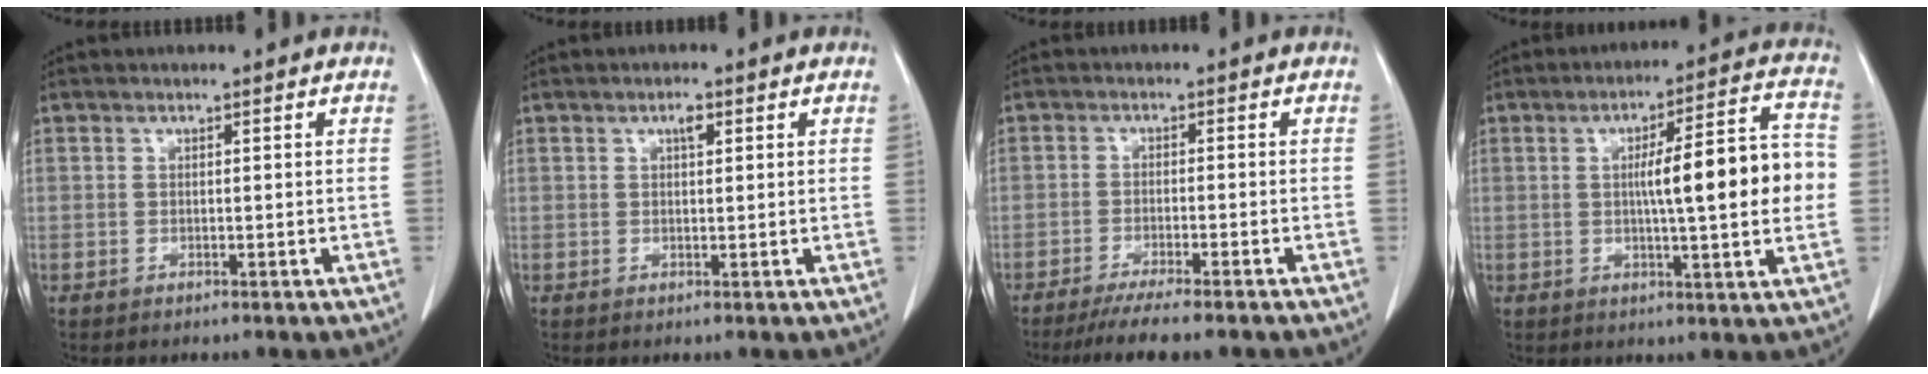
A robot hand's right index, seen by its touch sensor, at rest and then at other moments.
{"total": 1.5, "force": [0.7, 0.5, 1.3], "torque": [-0.022, 0.002, 0.010]}
{"total": 8.7, "force": [-7.3, 0.2, 4.7], "torque": [-0.058, -0.018, -0.111]}
{"total": 13.8, "force": [0.0, 1.1, 13.7], "torque": [-0.194, 0.021, -0.002]}